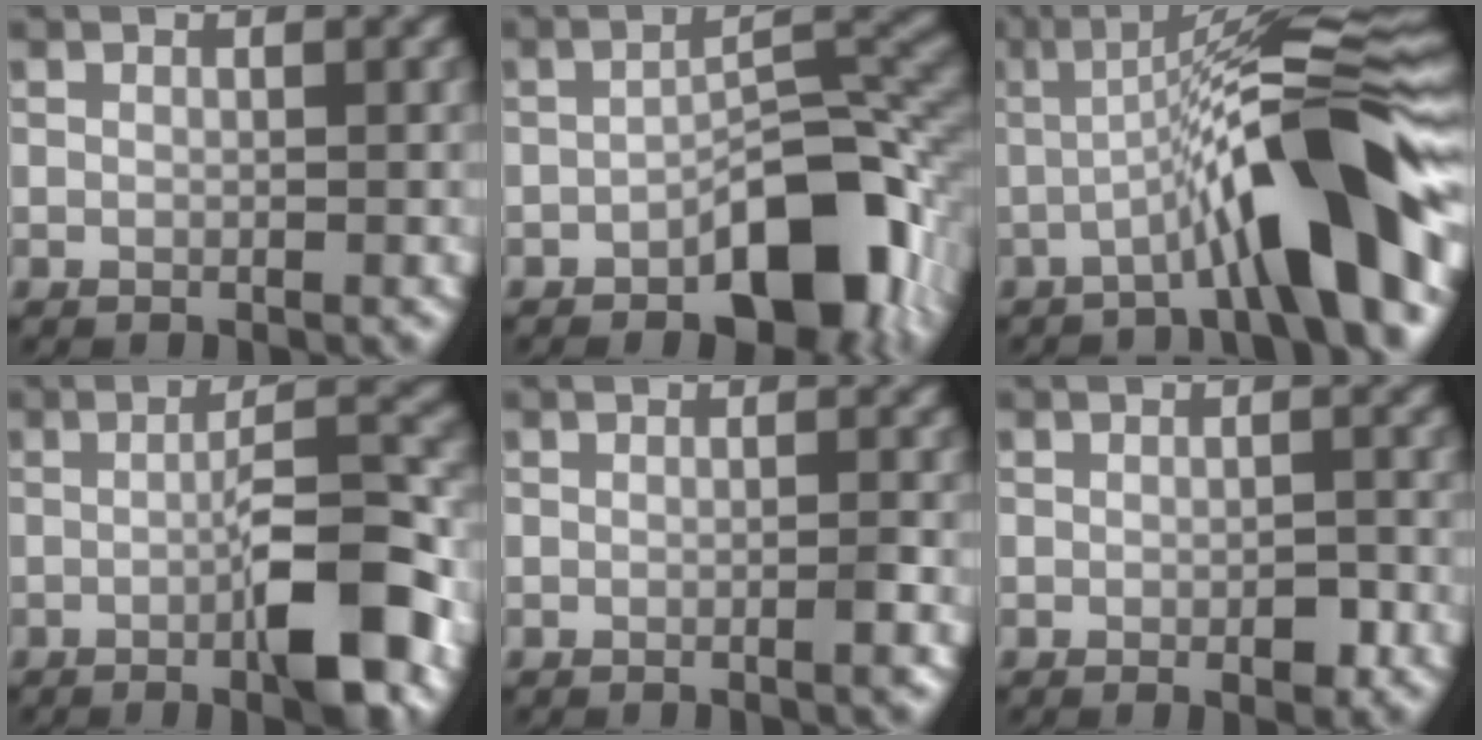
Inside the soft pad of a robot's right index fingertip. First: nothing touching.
{"total": 8.8, "force": [-4.3, 3.7, 6.8], "torque": [-0.085, 0.020, -0.069]}
{"total": 11.4, "force": [-3.3, 1.6, 10.8], "torque": [-0.143, 0.025, -0.065]}
{"total": 8.1, "force": [-2.7, 1.8, 7.5], "torque": [-0.106, 0.013, -0.046]}
{"total": 1.0, "force": [-0.3, 0.0, 0.9], "torque": [-0.012, 0.003, -0.008]}
{"total": 1.8, "force": [-0.8, 0.7, 1.5], "torque": [-0.020, 0.001, -0.011]}